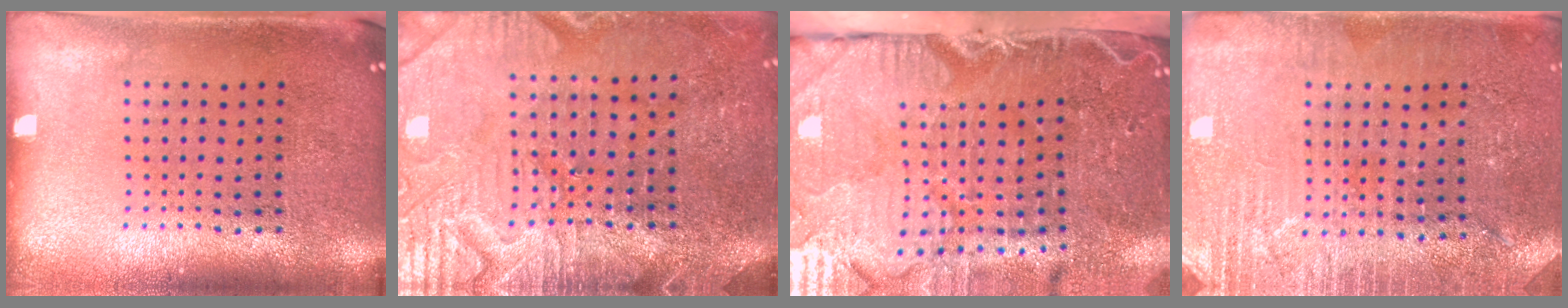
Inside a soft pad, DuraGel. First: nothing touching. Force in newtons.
{"total": 3.9, "press": 3.8, "slide": 1.0}
{"total": 5.4, "press": 4.4, "slide": 3.1}
{"total": 3.0, "press": 2.9, "slide": 0.5}